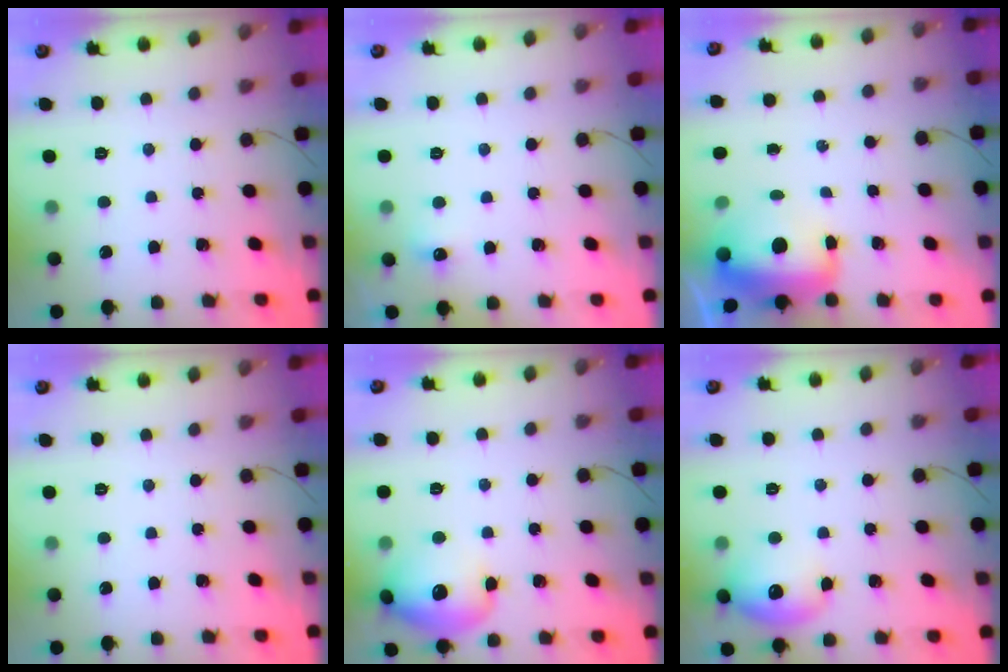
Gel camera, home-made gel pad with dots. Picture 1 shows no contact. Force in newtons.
{"total": 12.3, "press": 4.6, "slide": 11.4}
{"total": 11.7, "press": 11.4, "slide": 2.7}
{"total": 0.0}
{"total": 14.3, "press": 14.1, "slide": 2.3}
{"total": 11.0, "press": 10.8, "slide": 1.8}